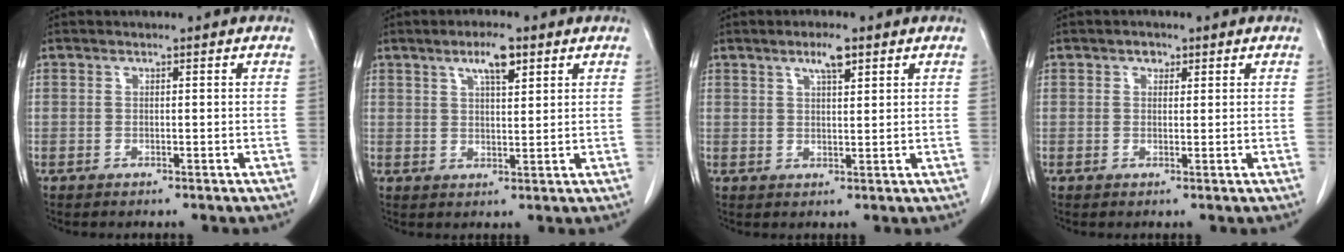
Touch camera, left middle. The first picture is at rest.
{"total": 4.9, "force": [2.9, 1.1, 3.8], "torque": [-0.069, 0.004, 0.049]}
{"total": 3.6, "force": [2.2, 0.6, 2.7], "torque": [-0.050, 0.003, 0.038]}
{"total": 1.4, "force": [0.8, 1.0, 0.6], "torque": [-0.007, 0.002, 0.011]}